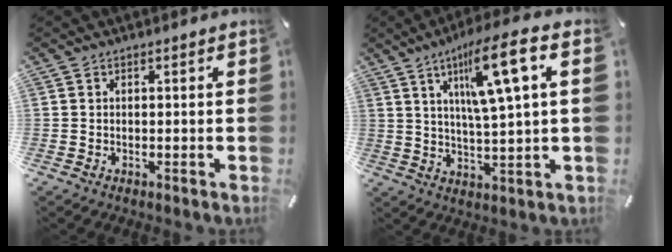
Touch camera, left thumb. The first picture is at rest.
{"total": 13.5, "force": [5.9, 2.2, 12.0], "torque": [-0.201, -0.019, 0.091]}